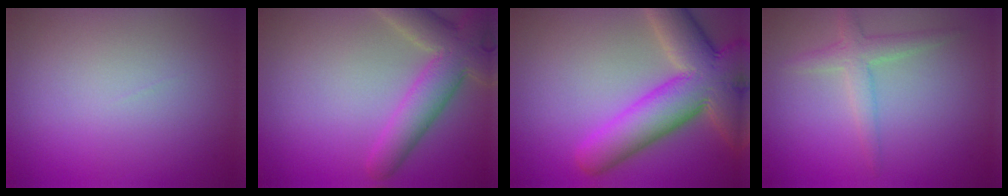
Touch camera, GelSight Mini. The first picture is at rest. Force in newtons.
{"total": 6.2, "press": 6.2, "slide": 0.4}
{"total": 10.9, "press": 10.9, "slide": 0.8}
{"total": 2.5, "press": 2.5, "slide": 0.2}